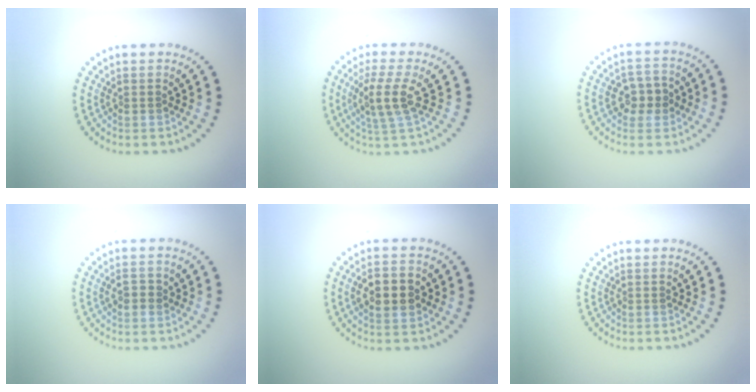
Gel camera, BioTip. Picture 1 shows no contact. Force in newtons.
{"total": 3.4, "press": 3.0, "slide": 1.7}
{"total": 2.7, "press": 2.7, "slide": 0.5}
{"total": 1.2, "press": 1.2, "slide": 0.1}
{"total": 4.6, "press": 4.6, "slide": 0.3}
{"total": 0.0}